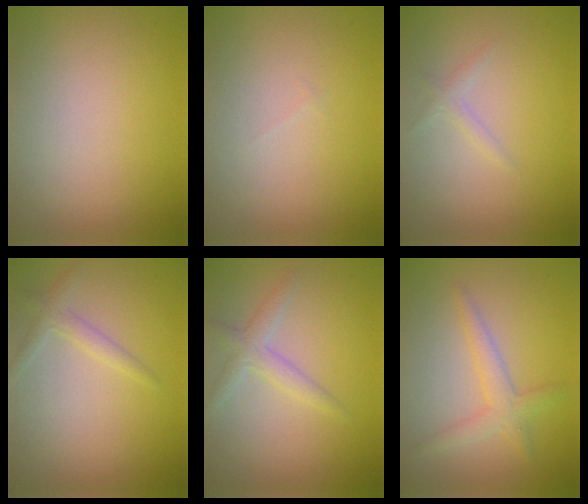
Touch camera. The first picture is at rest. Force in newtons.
{"total": 0.0}
{"total": 0.9, "press": 0.9, "slide": 0.1}
{"total": 1.6, "press": 1.6, "slide": 0.1}
{"total": 2.0, "press": 2.0, "slide": 0.0}
{"total": 2.4, "press": 2.4, "slide": 0.3}